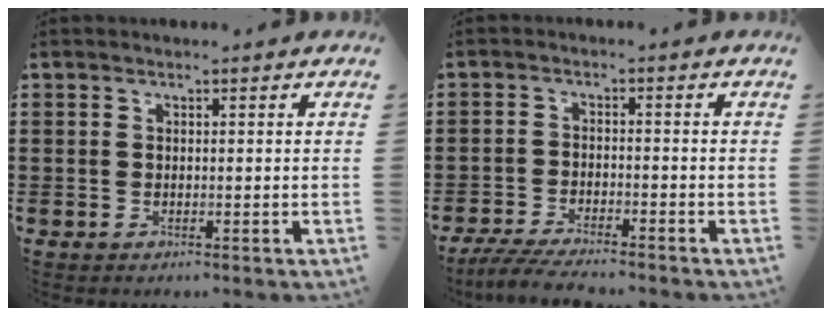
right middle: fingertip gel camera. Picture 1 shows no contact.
{"total": 4.5, "force": [-4.1, 0.3, 1.7], "torque": [-0.042, -0.011, -0.084]}